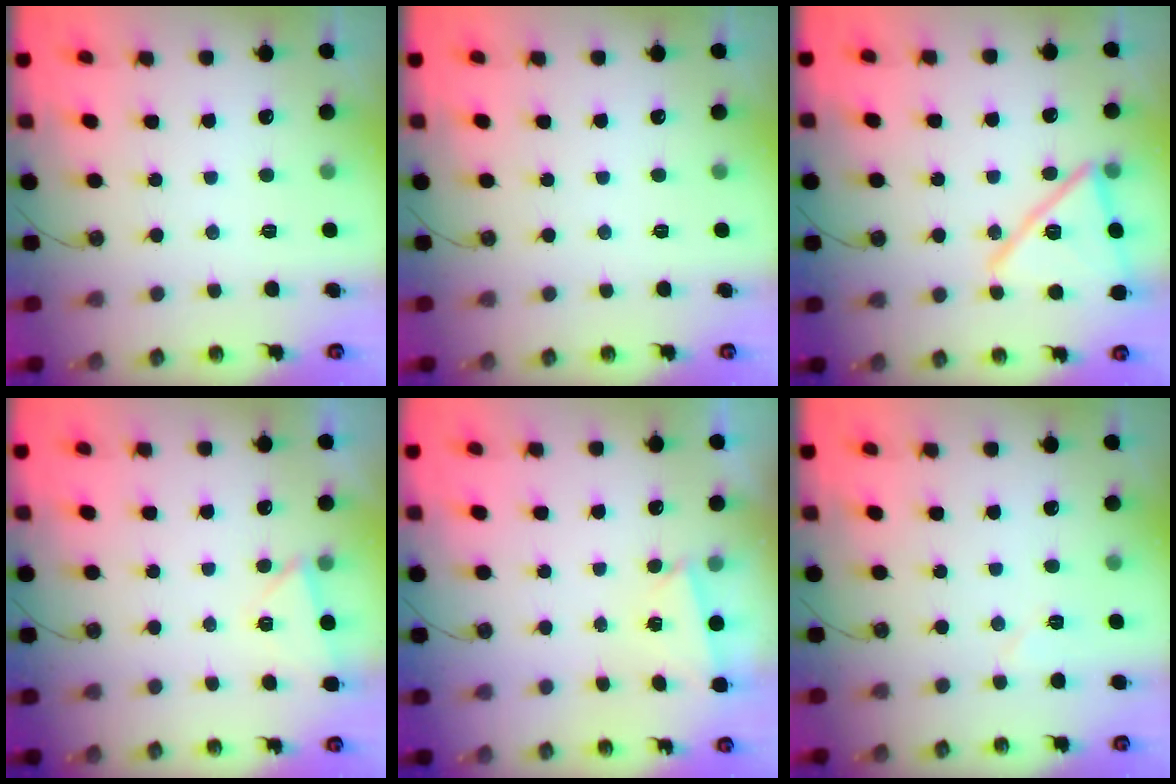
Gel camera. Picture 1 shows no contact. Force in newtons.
{"total": 0.0}
{"total": 17.0, "press": 16.9, "slide": 1.2}
{"total": 2.4, "press": 2.0, "slide": 1.2}
{"total": 1.2, "press": 1.1, "slide": 0.5}
{"total": 5.2, "press": 4.7, "slide": 2.3}